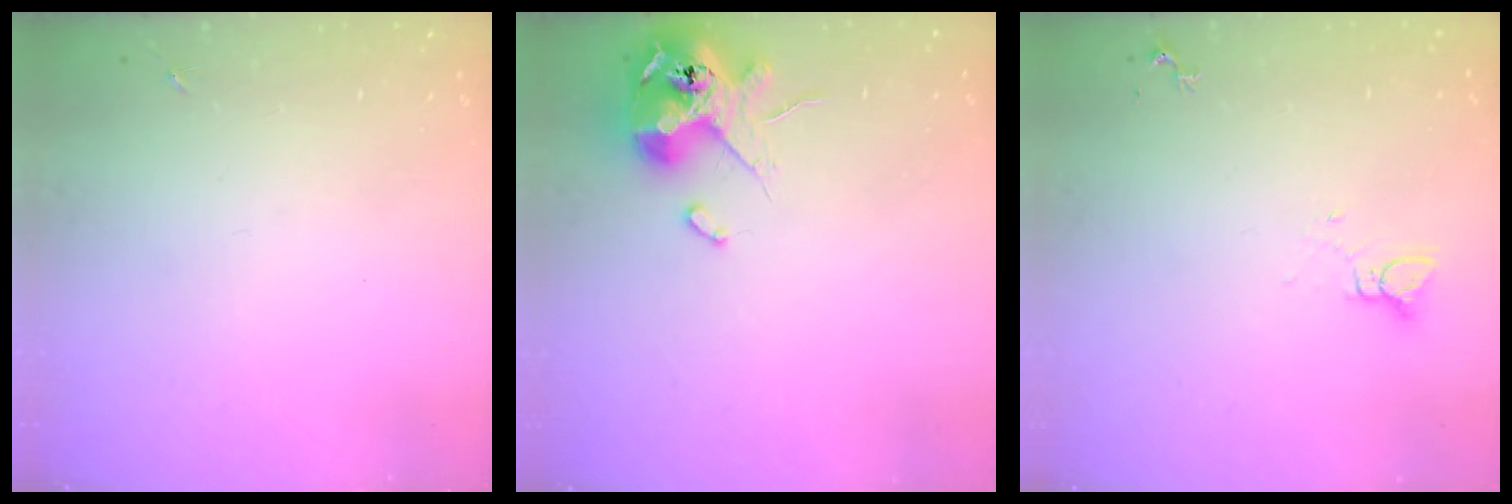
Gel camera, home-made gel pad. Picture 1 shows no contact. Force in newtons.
{"total": 12.7, "press": 12.5, "slide": 2.1}
{"total": 2.8, "press": 2.8, "slide": 0.1}